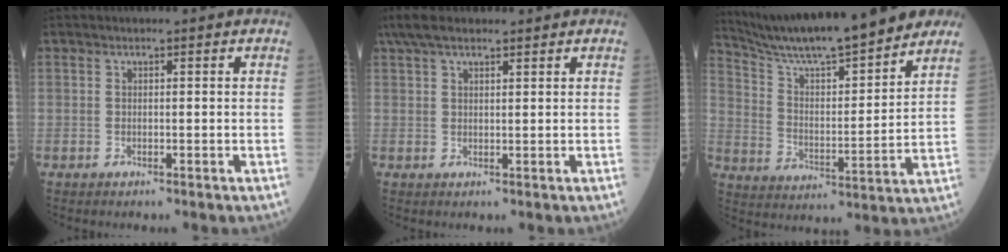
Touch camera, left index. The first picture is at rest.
{"total": 6.7, "force": [5.3, 1.9, 3.7], "torque": [-0.074, 0.034, 0.099]}
{"total": 19.8, "force": [17.5, 1.5, 9.2], "torque": [-0.156, 0.001, 0.279]}